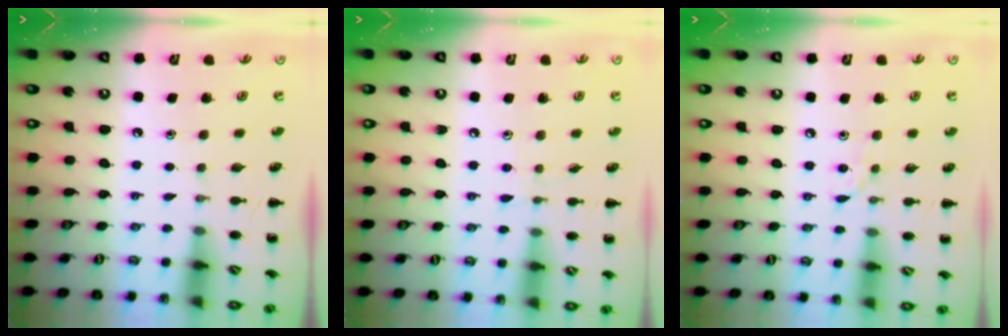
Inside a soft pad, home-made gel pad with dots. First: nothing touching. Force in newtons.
{"total": 3.9, "press": 3.6, "slide": 1.5}
{"total": 5.9, "press": 5.5, "slide": 2.0}